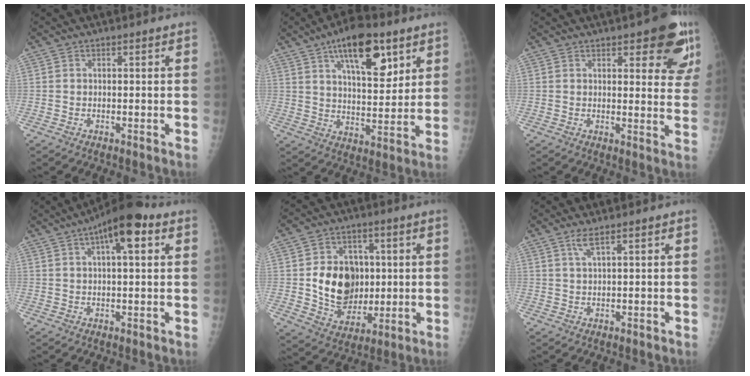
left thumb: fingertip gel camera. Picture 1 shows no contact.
{"total": 13.7, "force": [7.4, 5.9, 9.9], "torque": [-0.116, -0.035, 0.117]}
{"total": 11.0, "force": [6.5, 3.9, 8.0], "torque": [-0.050, -0.030, 0.073]}
{"total": 10.6, "force": [4.5, 3.5, 8.9], "torque": [-0.122, 0.015, 0.060]}
{"total": 13.7, "force": [0.8, 10.8, 8.3], "torque": [-0.085, -0.008, 0.026]}
{"total": 2.1, "force": [1.3, 0.0, 1.7], "torque": [-0.041, 0.000, 0.033]}